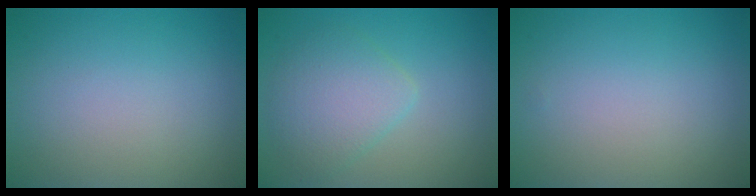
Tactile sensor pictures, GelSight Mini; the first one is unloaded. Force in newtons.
{"total": 3.8, "press": 3.8, "slide": 0.1}
{"total": 0.0}